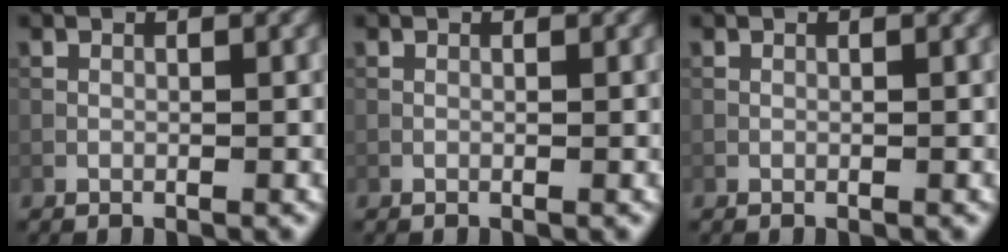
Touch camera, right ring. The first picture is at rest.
{"total": 0.0}
{"total": 0.0}